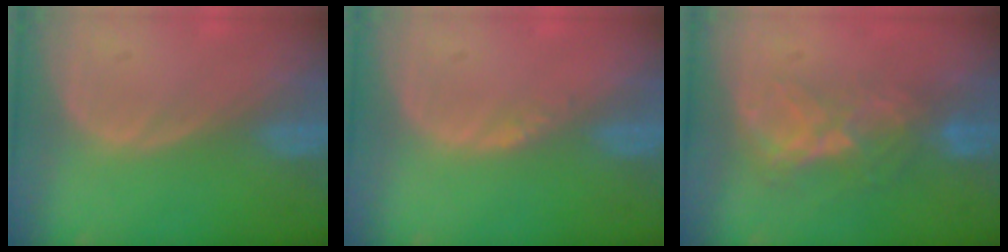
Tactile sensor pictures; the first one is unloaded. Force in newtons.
{"total": 0.8, "press": 0.8, "slide": 0.1}
{"total": 6.7, "press": 5.9, "slide": 3.2}